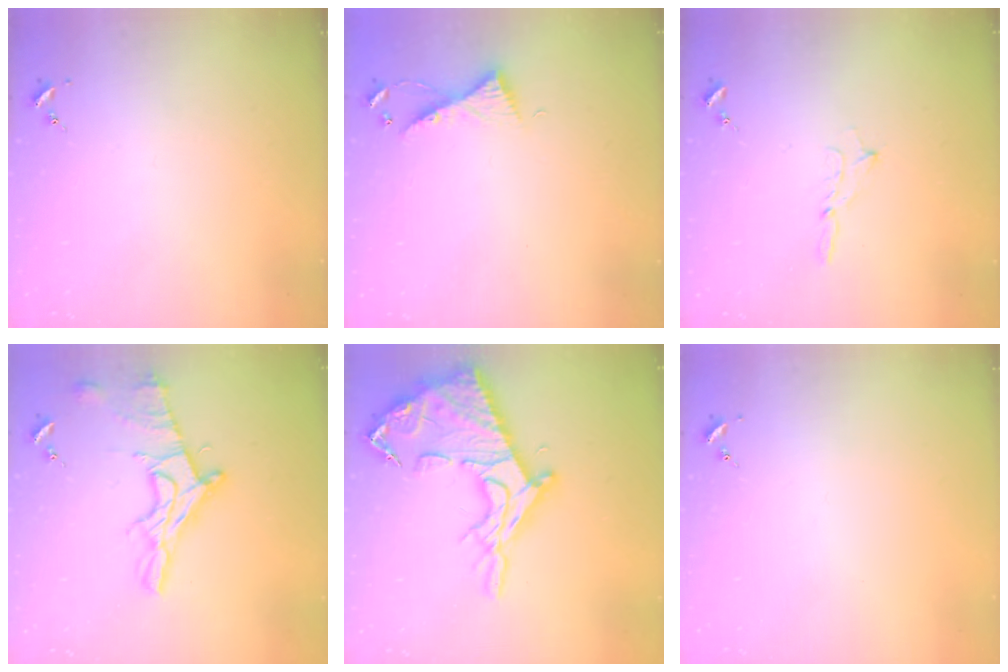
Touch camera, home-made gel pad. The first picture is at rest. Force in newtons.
{"total": 6.2, "press": 6.2, "slide": 0.6}
{"total": 2.5, "press": 2.5, "slide": 0.2}
{"total": 14.1, "press": 14.1, "slide": 1.3}
{"total": 19.4, "press": 19.4, "slide": 1.4}
{"total": 0.0}